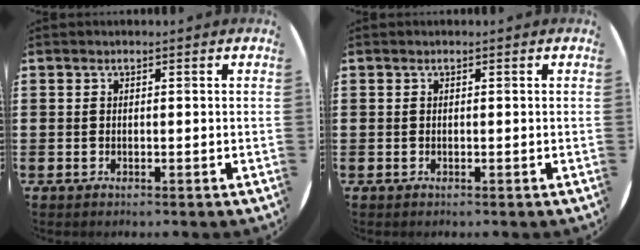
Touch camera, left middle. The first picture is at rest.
{"total": 0.0}